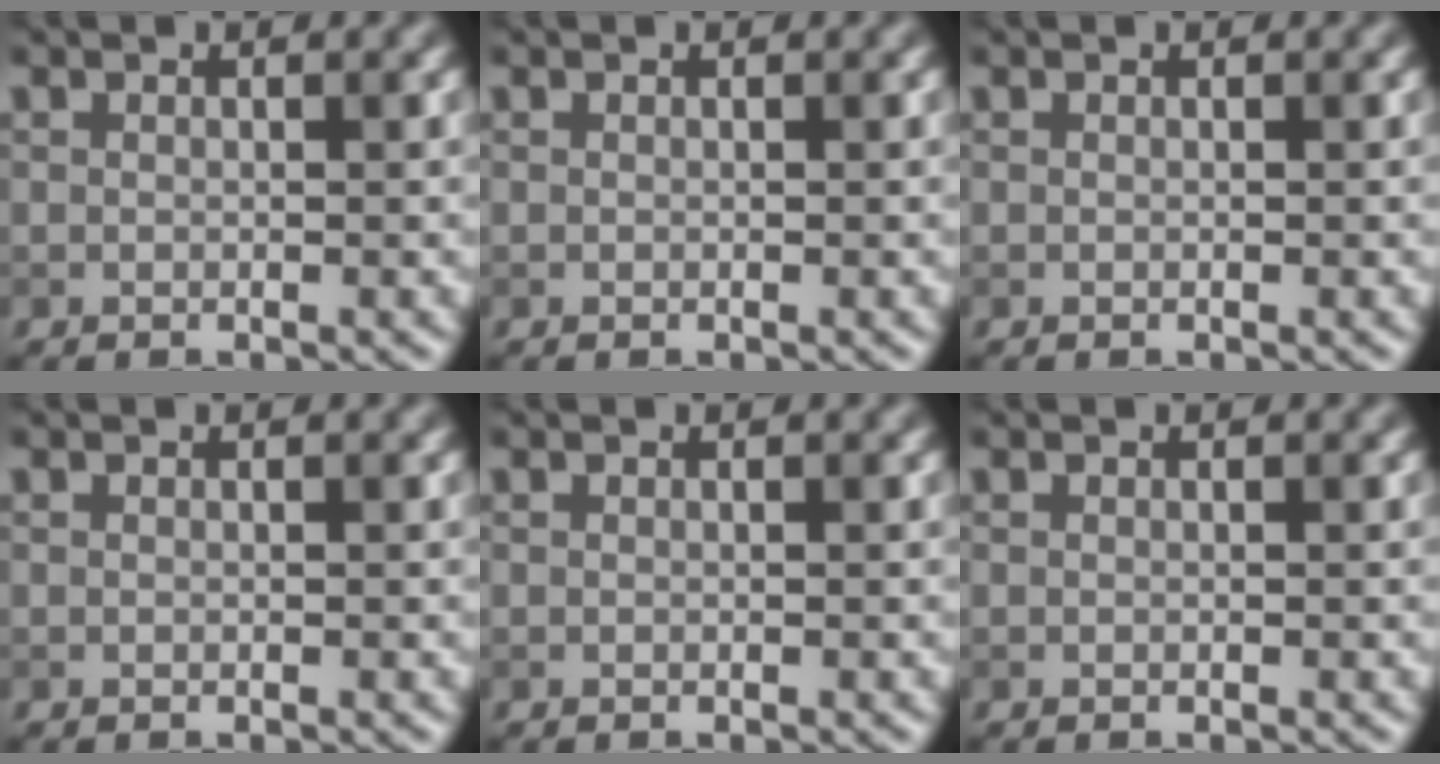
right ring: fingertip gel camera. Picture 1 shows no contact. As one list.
[{"total": 0.0}, {"total": 0.0}, {"total": 0.0}, {"total": 0.0}, {"total": 0.0}]